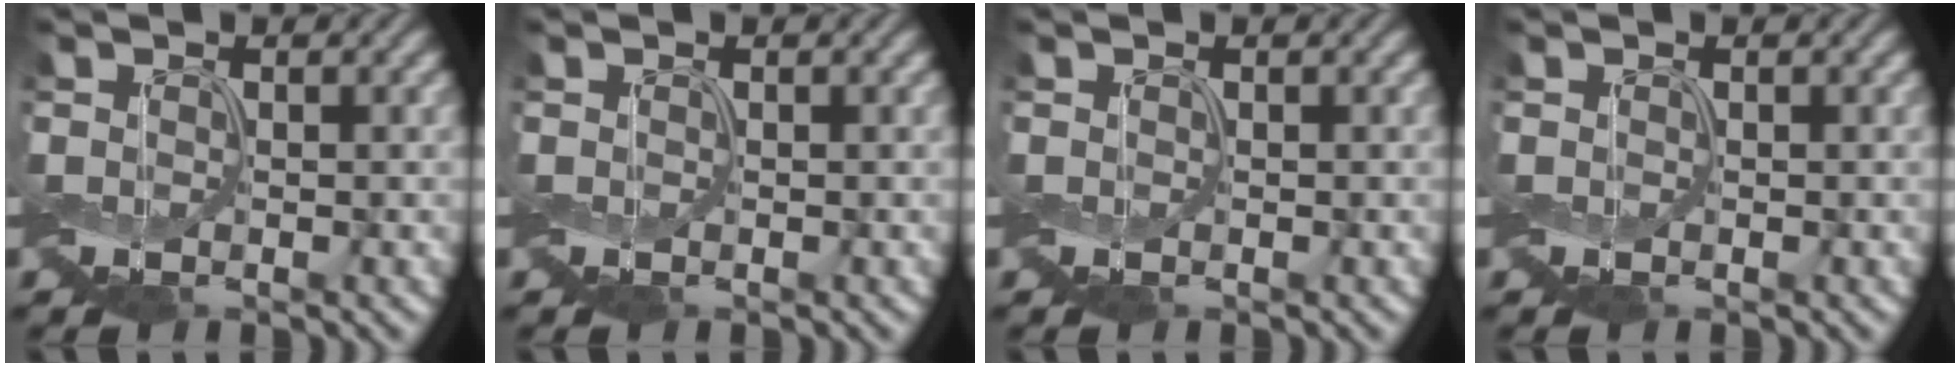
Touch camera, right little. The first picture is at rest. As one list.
[{"total": 0.0}, {"total": 0.0}, {"total": 0.0}]